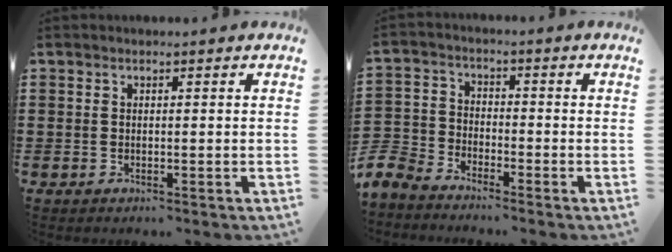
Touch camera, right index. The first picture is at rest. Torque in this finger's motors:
{"motor_torque": [-1.84, 0.30, -0.35, -0.21]}